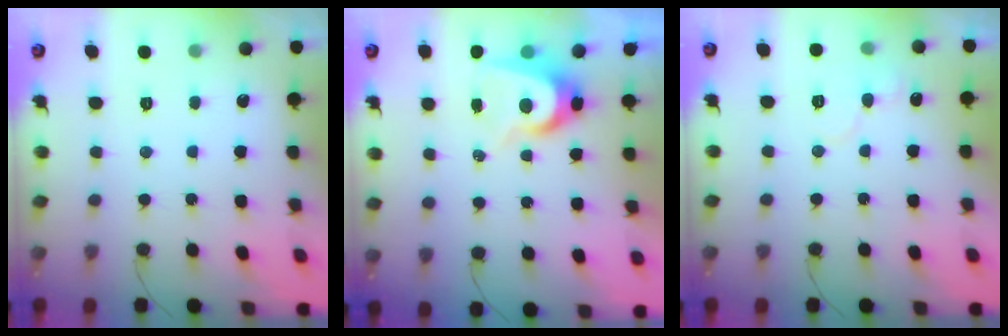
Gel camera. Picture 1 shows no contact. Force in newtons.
{"total": 7.2, "press": 7.2, "slide": 0.5}
{"total": 6.4, "press": 6.4, "slide": 0.5}